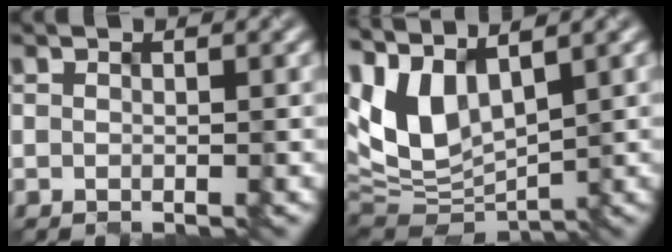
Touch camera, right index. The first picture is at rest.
{"total": 7.9, "force": [2.7, 4.2, 6.1], "torque": [-0.145, 0.002, 0.050]}